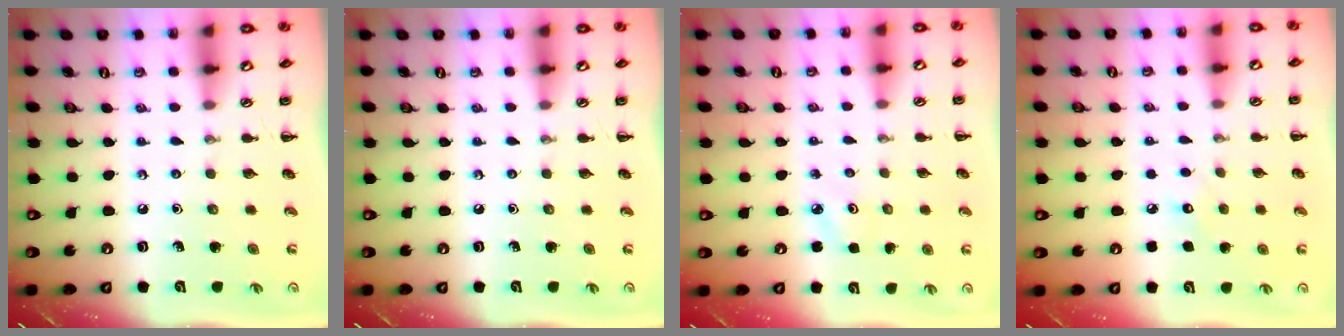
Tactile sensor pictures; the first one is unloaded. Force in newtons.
{"total": 0.0}
{"total": 2.1, "press": 2.0, "slide": 0.6}
{"total": 4.9, "press": 4.8, "slide": 1.1}